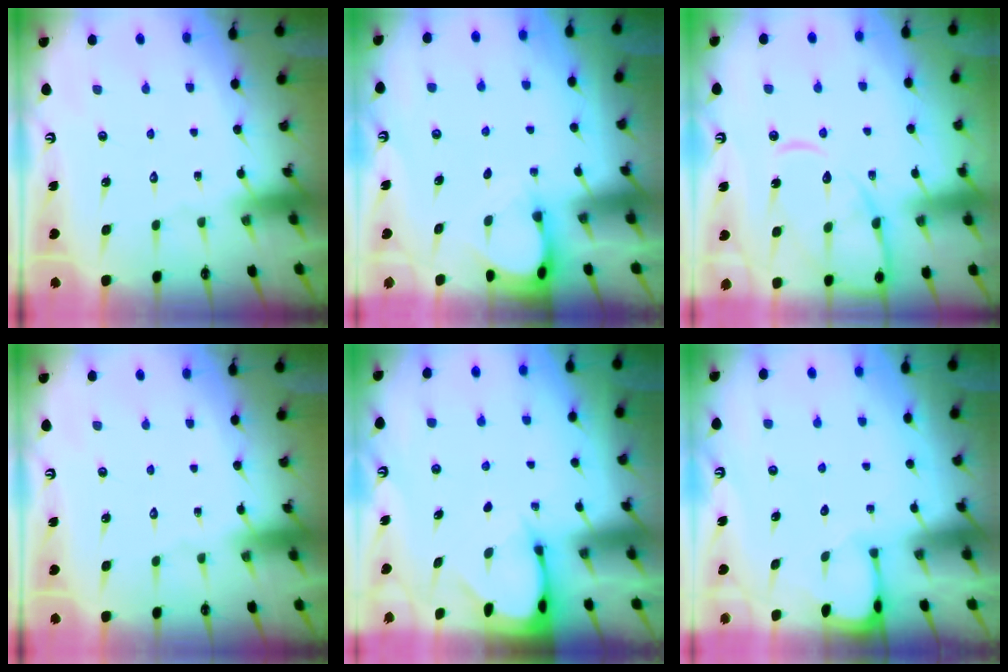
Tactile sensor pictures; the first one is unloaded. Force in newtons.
{"total": 3.5, "press": 3.5, "slide": 0.2}
{"total": 13.2, "press": 13.1, "slide": 1.3}
{"total": 0.0}
{"total": 2.7, "press": 2.7, "slide": 0.3}
{"total": 1.3, "press": 1.2, "slide": 0.2}